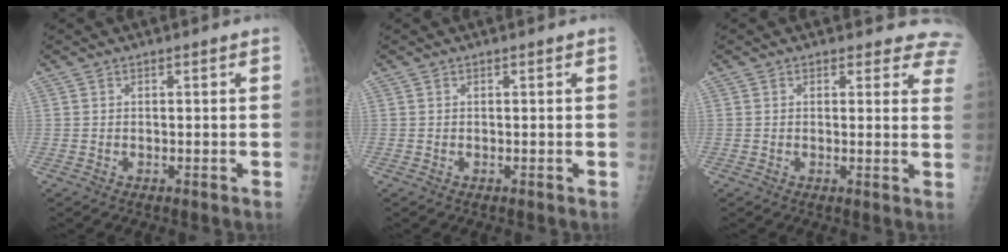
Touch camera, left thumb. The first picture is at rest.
{"total": 0.0}
{"total": 8.8, "force": [7.9, 3.6, 1.4], "torque": [0.040, -0.032, 0.052]}